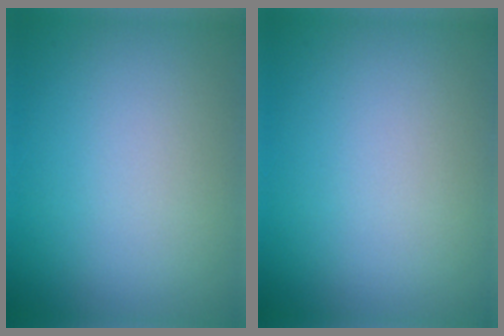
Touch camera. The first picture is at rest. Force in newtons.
{"total": 0.0}